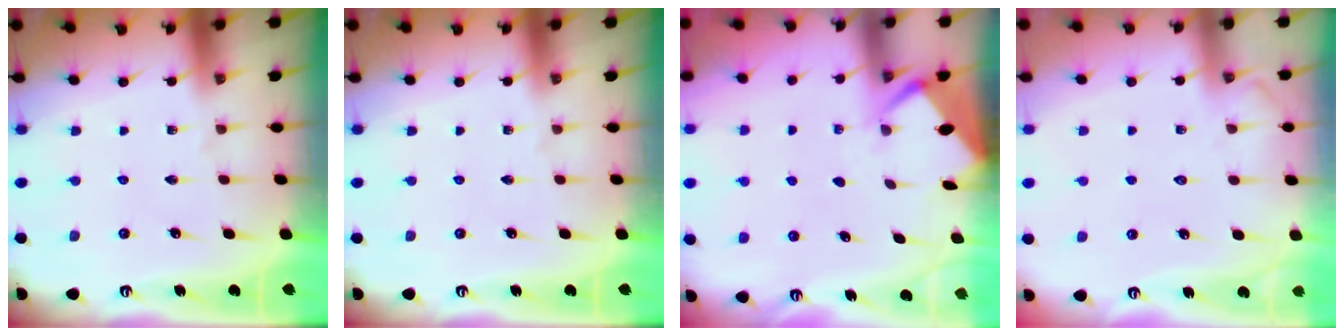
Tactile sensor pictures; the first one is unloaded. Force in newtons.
{"total": 0.0}
{"total": 2.6, "press": 2.6, "slide": 0.4}
{"total": 4.0, "press": 4.0, "slide": 0.6}